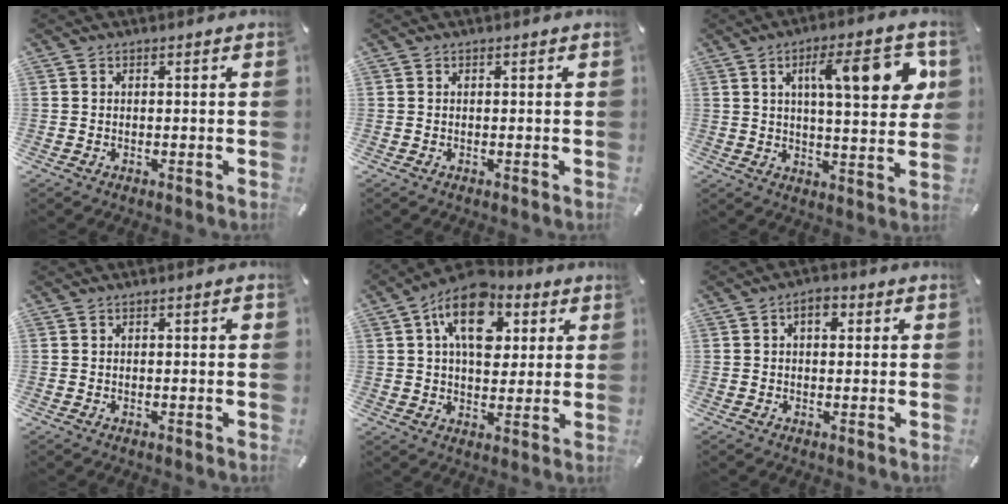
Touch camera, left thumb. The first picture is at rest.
{"total": 0.0}
{"total": 16.0, "force": [5.5, 5.4, 14.0], "torque": [-0.203, -0.008, 0.080]}
{"total": 1.3, "force": [0.1, 0.3, 1.2], "torque": [-0.021, 0.002, 0.000]}
{"total": 15.0, "force": [5.3, 9.8, 10.1], "torque": [-0.149, -0.007, 0.093]}
{"total": 3.9, "force": [1.0, 2.3, 3.0], "torque": [-0.040, -0.001, 0.011]}